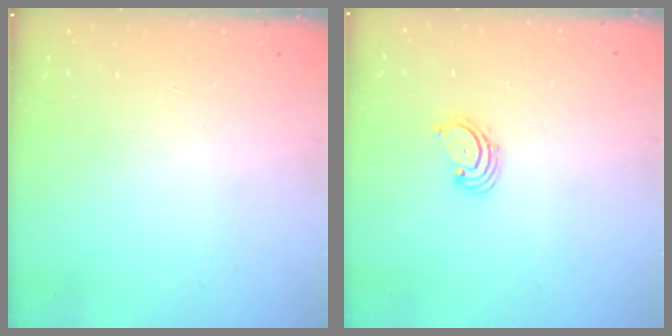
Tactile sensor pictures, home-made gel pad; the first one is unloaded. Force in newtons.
{"total": 1.6, "press": 1.6, "slide": 0.2}